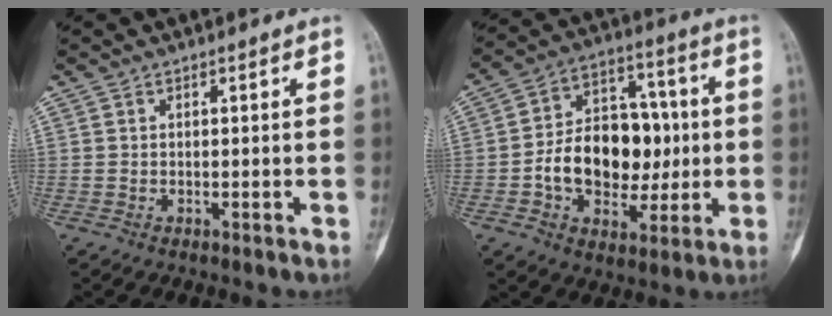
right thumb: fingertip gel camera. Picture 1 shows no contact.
{"total": 17.4, "force": [-1.5, 12.1, 12.4], "torque": [-0.155, 0.035, -0.017]}